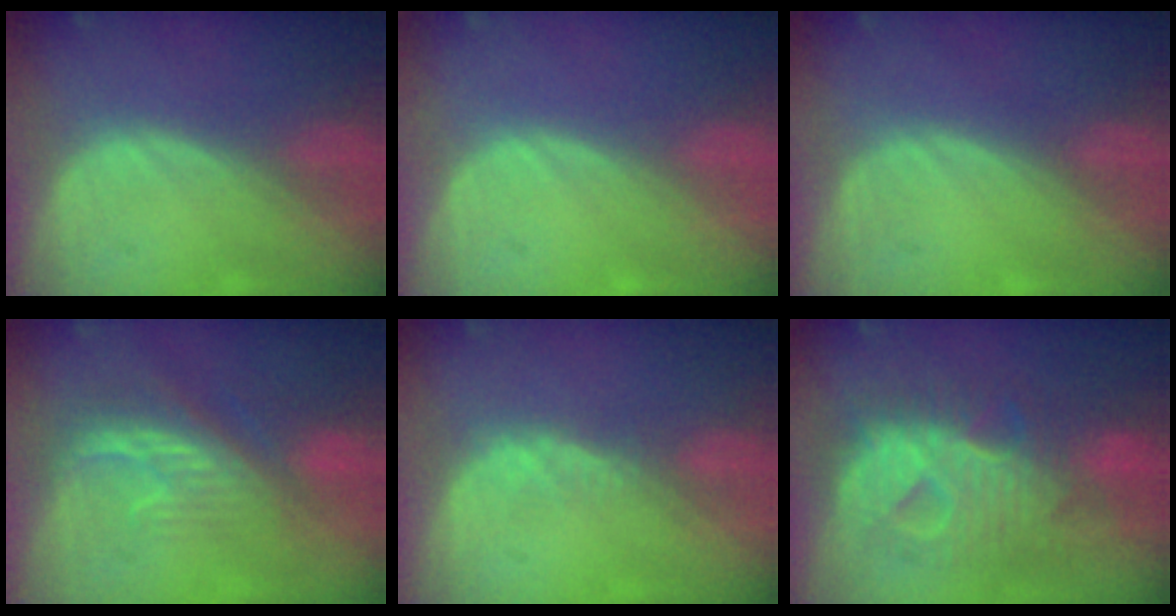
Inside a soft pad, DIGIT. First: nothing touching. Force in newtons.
{"total": 0.0}
{"total": 0.0}
{"total": 8.3, "press": 7.5, "slide": 3.5}
{"total": 2.1, "press": 1.5, "slide": 1.4}
{"total": 12.1, "press": 12.0, "slide": 1.3}